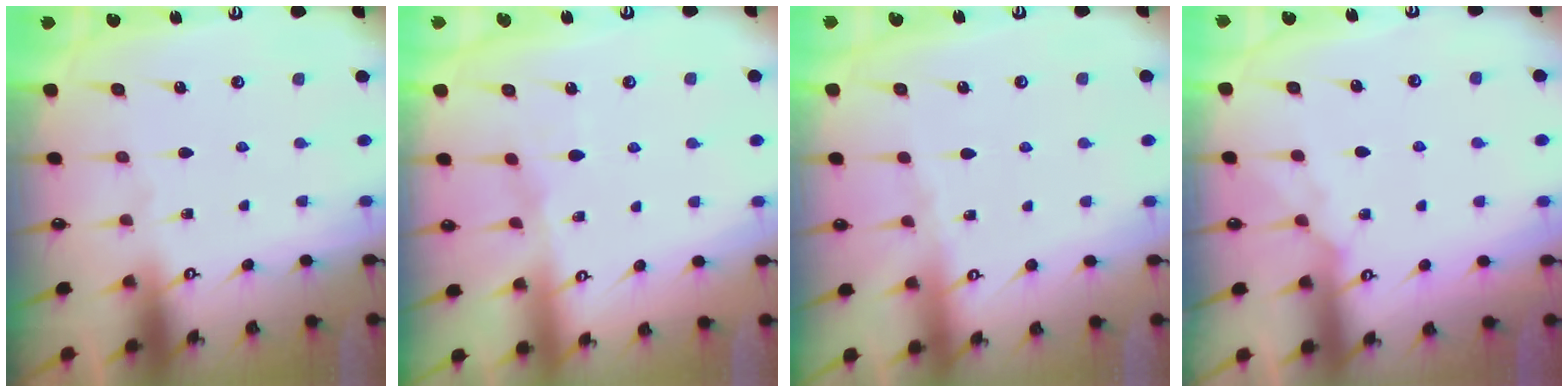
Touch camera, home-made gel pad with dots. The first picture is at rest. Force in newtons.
{"total": 4.7, "press": 4.7, "slide": 0.7}
{"total": 2.2, "press": 2.1, "slide": 0.5}
{"total": 5.7, "press": 5.6, "slide": 0.8}